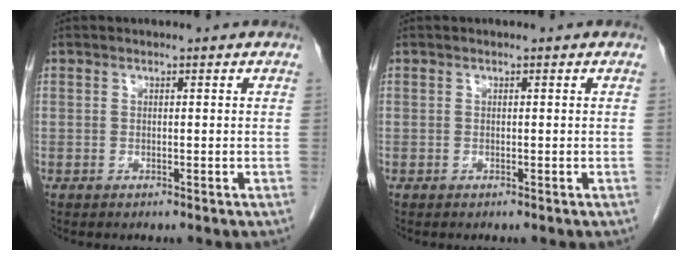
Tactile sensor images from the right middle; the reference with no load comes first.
{"total": 0.0}